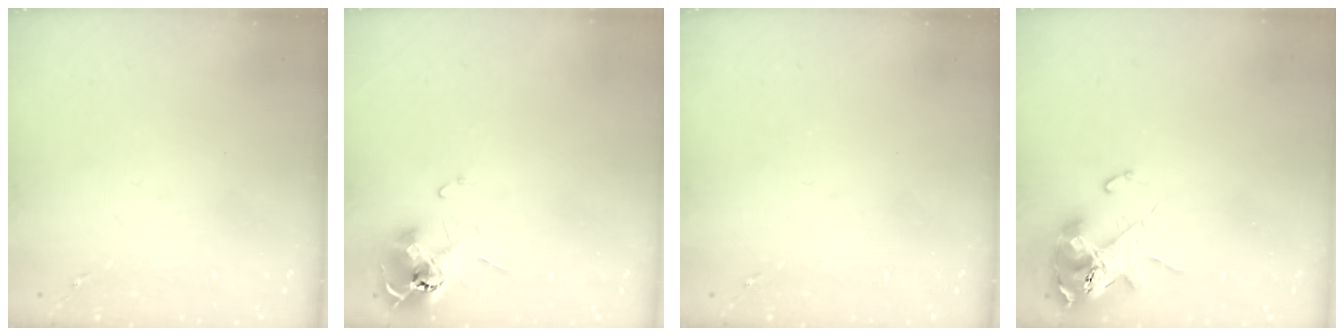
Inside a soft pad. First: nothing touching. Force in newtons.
{"total": 11.7, "press": 11.7, "slide": 0.9}
{"total": 0.0}
{"total": 11.9, "press": 11.8, "slide": 1.5}